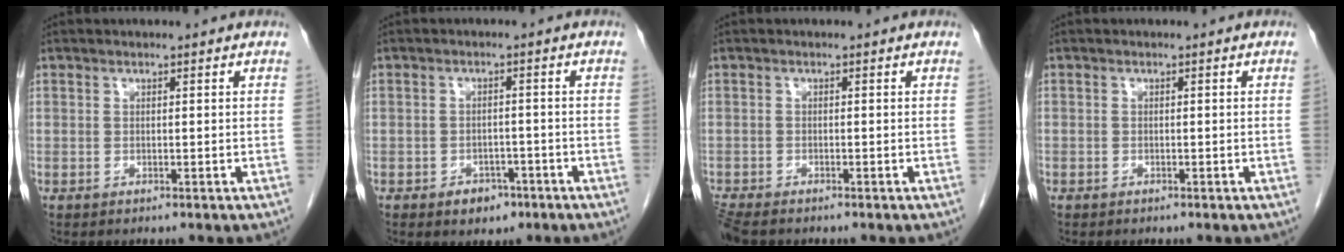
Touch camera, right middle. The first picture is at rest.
{"total": 3.5, "force": [-2.1, 2.3, 1.5], "torque": [-0.015, 0.007, -0.020]}
{"total": 3.4, "force": [-3.0, 0.9, 1.5], "torque": [-0.032, -0.012, -0.054]}
{"total": 0.0}